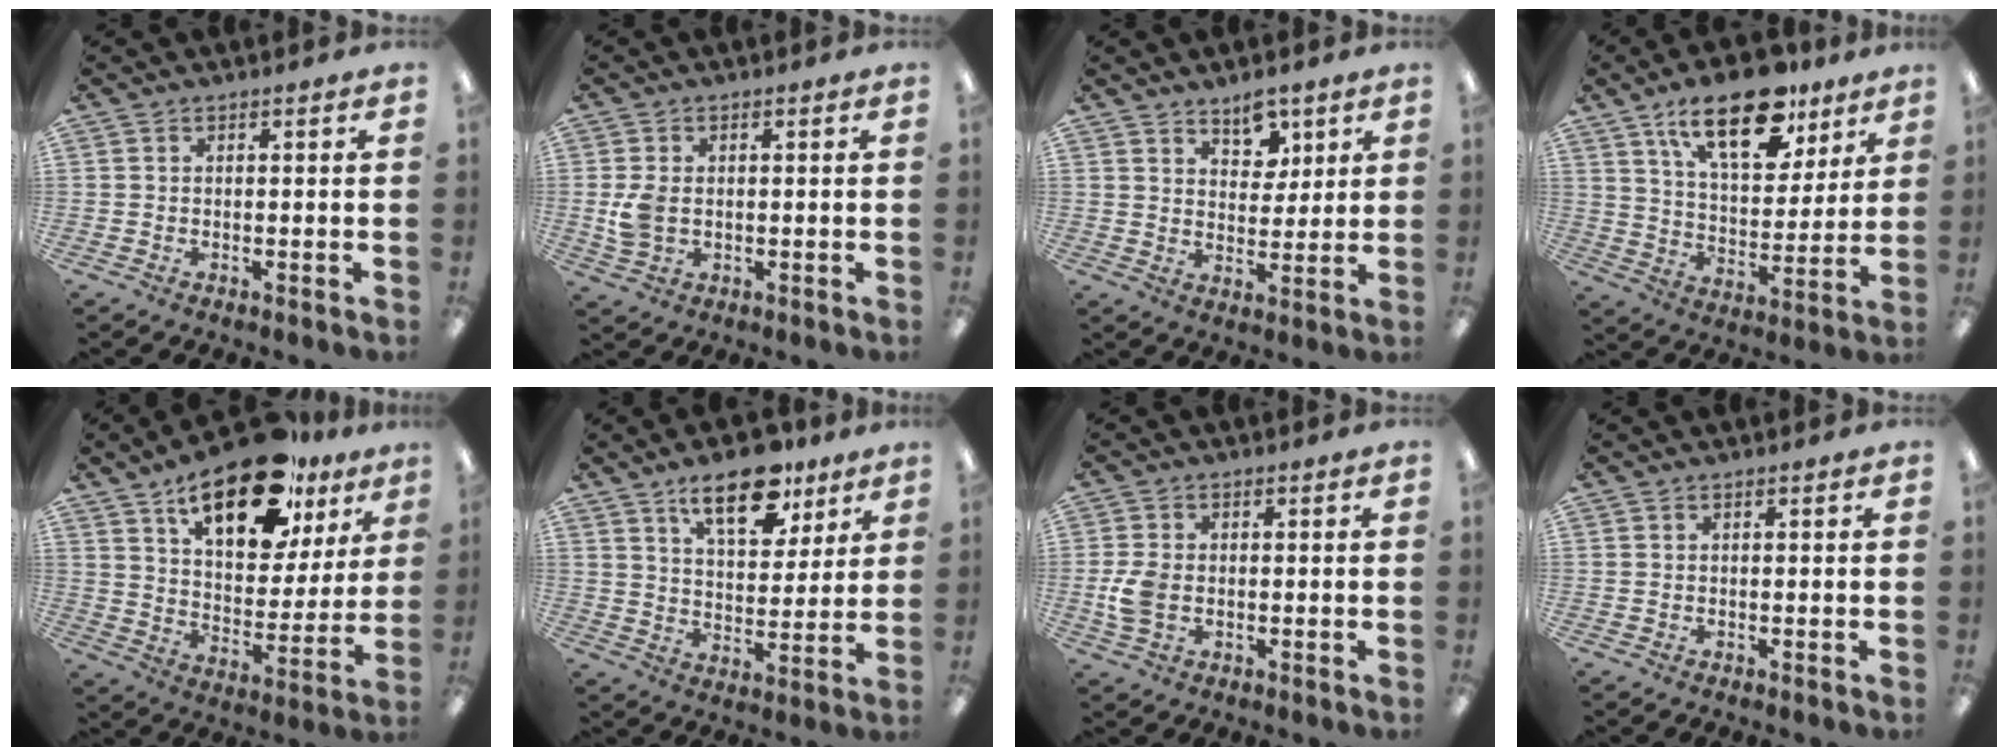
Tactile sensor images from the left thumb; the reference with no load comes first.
{"total": 5.5, "force": [0.0, 3.7, 4.0], "torque": [-0.086, -0.002, -0.003]}
{"total": 7.0, "force": [5.2, 4.2, 2.3], "torque": [-0.014, -0.026, 0.089]}
{"total": 19.6, "force": [12.4, 9.0, 12.3], "torque": [-0.190, -0.055, 0.207]}
{"total": 21.8, "force": [14.2, 9.9, 13.2], "torque": [-0.199, -0.073, 0.240]}
{"total": 14.6, "force": [9.6, 6.9, 8.5], "torque": [-0.118, -0.045, 0.165]}
{"total": 5.9, "force": [-0.7, 4.1, 4.3], "torque": [-0.099, 0.001, -0.014]}
{"total": 0.0}